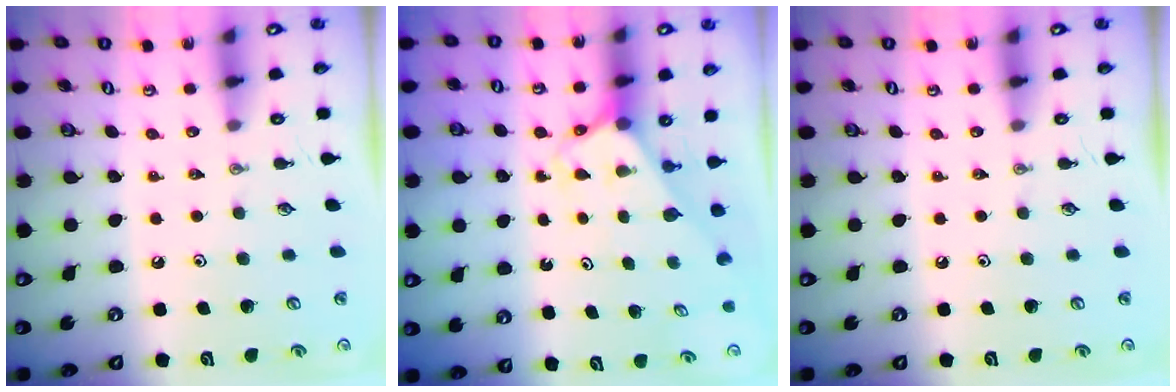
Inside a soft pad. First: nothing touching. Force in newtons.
{"total": 2.6, "press": 2.6, "slide": 0.2}
{"total": 0.0}